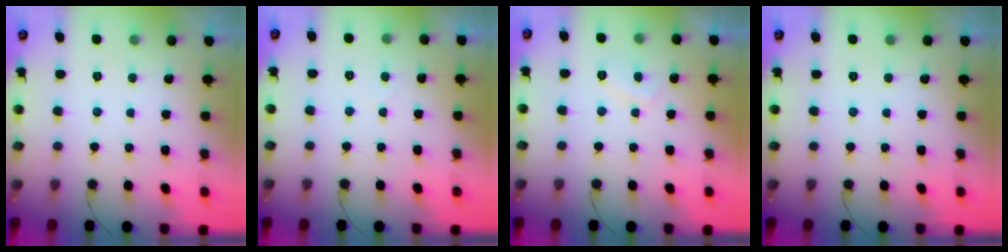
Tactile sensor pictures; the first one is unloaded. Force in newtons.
{"total": 3.0, "press": 3.0, "slide": 0.3}
{"total": 2.9, "press": 2.8, "slide": 0.7}
{"total": 0.0}